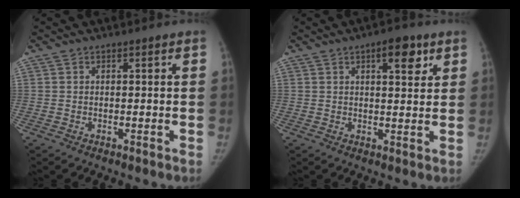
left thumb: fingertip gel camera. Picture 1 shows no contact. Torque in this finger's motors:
{"motor_torque": [0.20, -0.03, 0.83, -0.41, 0.09]}